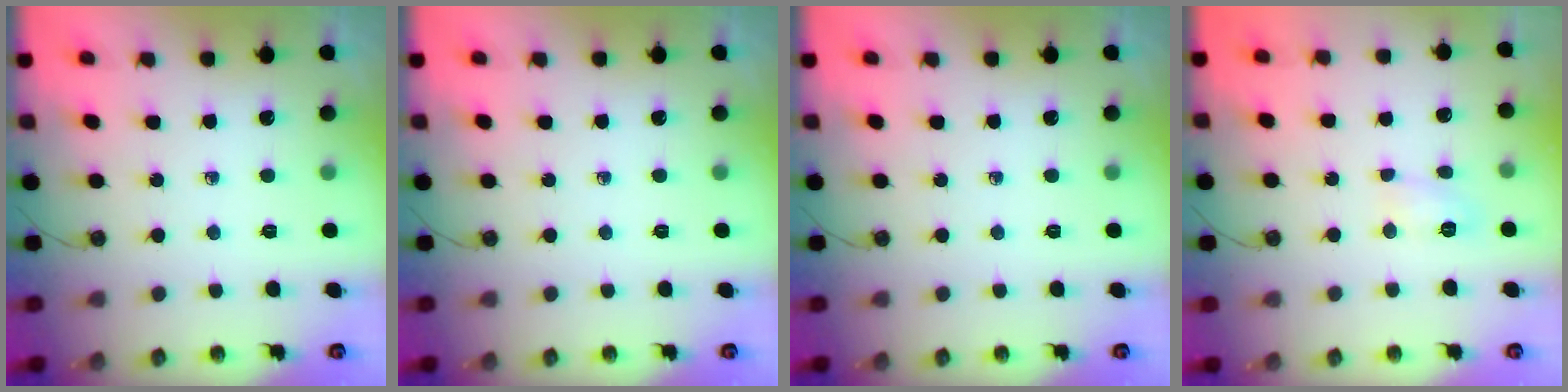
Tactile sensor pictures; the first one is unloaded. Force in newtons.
{"total": 0.0}
{"total": 0.0}
{"total": 4.4, "press": 4.4, "slide": 0.4}